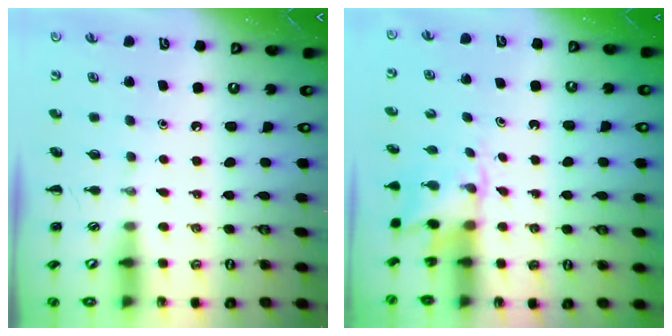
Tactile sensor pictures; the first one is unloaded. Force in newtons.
{"total": 2.8, "press": 2.6, "slide": 1.0}